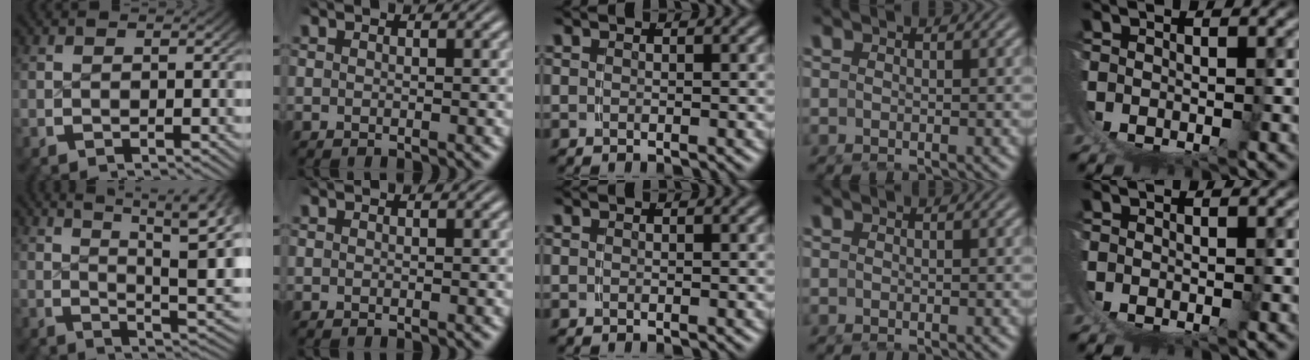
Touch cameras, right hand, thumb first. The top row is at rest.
{"thumb": {"total": 11.8, "force": [3.9, 6.2, 9.3], "torque": [-0.110, -0.011, 0.056]}}